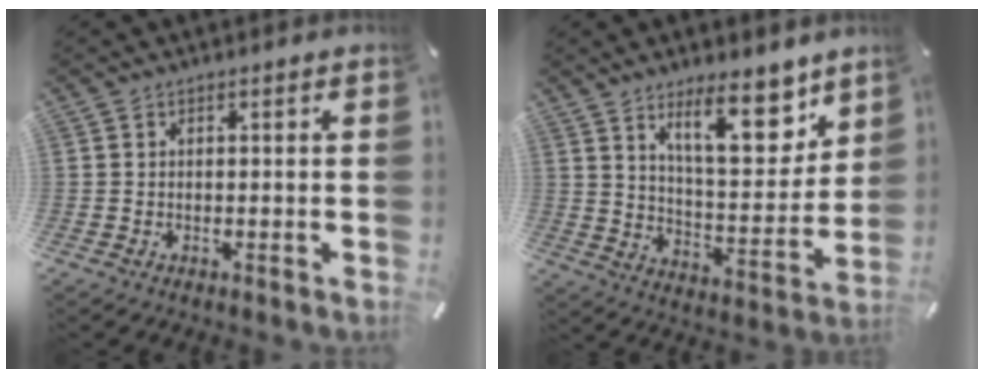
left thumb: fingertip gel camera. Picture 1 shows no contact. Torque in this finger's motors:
{"motor_torque": [2.43, 1.80, 1.29, -1.48, 0.40]}